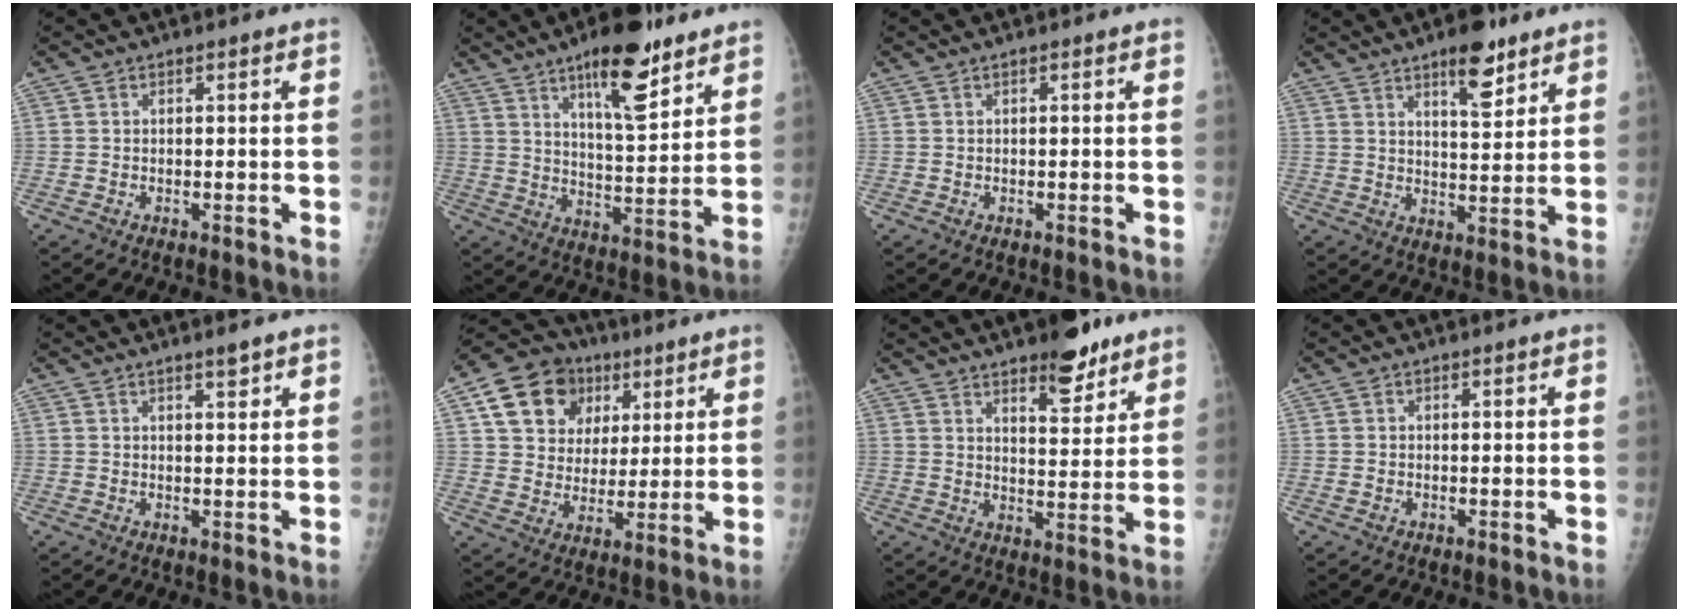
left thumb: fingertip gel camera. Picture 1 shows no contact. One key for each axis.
{"total": 14.0, "fx": 8.9, "fy": 4.3, "fz": 9.9, "tx": -0.128, "ty": -0.055, "tz": 0.139}
{"total": 0.0}
{"total": 8.6, "fx": 5.6, "fy": 3.0, "fz": 5.8, "tx": -0.069, "ty": -0.035, "tz": 0.083}
{"total": 2.0, "fx": 1.5, "fy": 0.2, "fz": 1.3, "tx": -0.017, "ty": -0.012, "tz": 0.026}
{"total": 15.1, "fx": 6.6, "fy": 12.1, "fz": 6.0, "tx": -0.066, "ty": -0.004, "tz": 0.113}
{"total": 10.5, "fx": 7.3, "fy": 3.7, "fz": 6.5, "tx": -0.067, "ty": -0.046, "tz": 0.107}
{"total": 0.6, "fx": 0.0, "fy": 0.6, "fz": 0.3, "tx": -0.003, "ty": 0.000, "tz": 0.000}